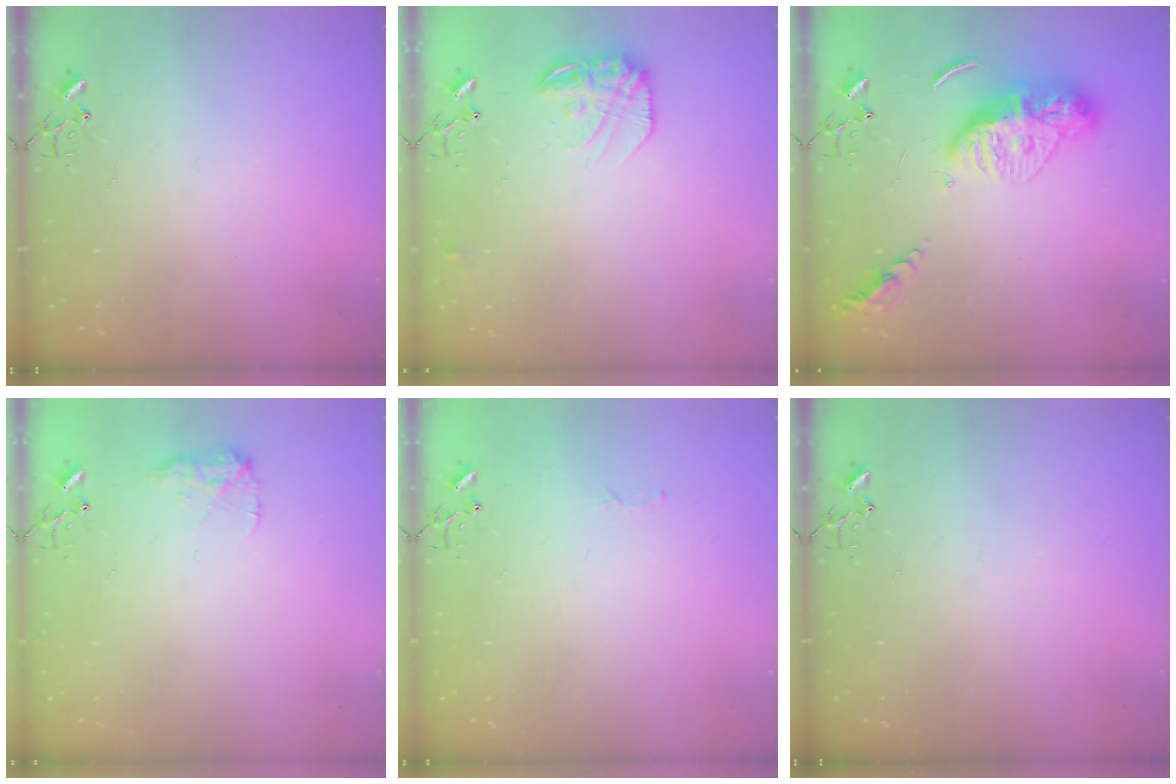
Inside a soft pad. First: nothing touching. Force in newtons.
{"total": 13.6, "press": 13.6, "slide": 0.7}
{"total": 15.4, "press": 15.3, "slide": 1.2}
{"total": 8.7, "press": 8.6, "slide": 0.5}
{"total": 2.8, "press": 2.8, "slide": 0.4}
{"total": 0.0}